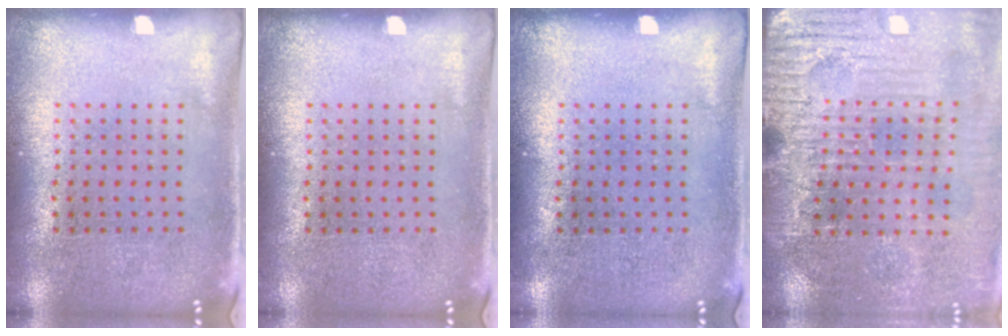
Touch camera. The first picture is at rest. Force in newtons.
{"total": 0.0}
{"total": 0.0}
{"total": 3.6, "press": 3.5, "slide": 0.5}